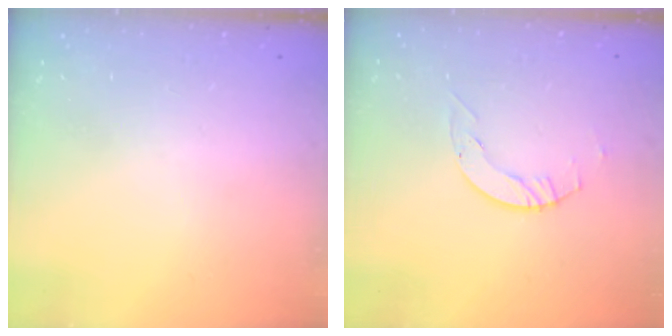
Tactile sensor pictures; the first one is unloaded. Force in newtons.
{"total": 2.1, "press": 2.1, "slide": 0.3}